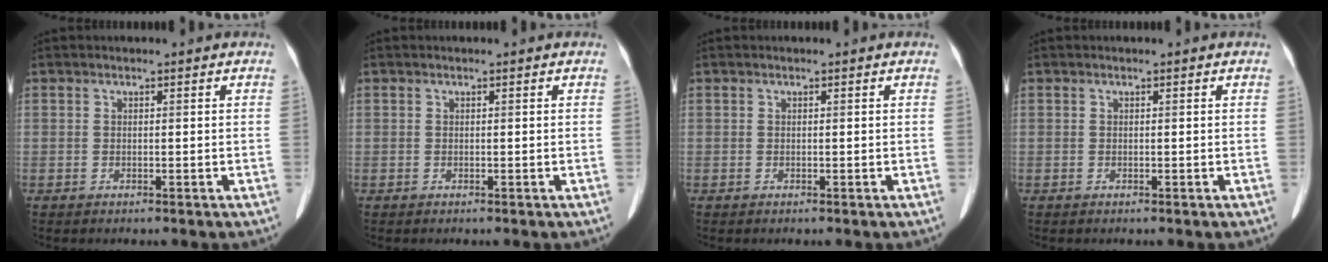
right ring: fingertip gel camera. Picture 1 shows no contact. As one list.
[{"total": 0.0}, {"total": 0.0}, {"total": 0.0}]